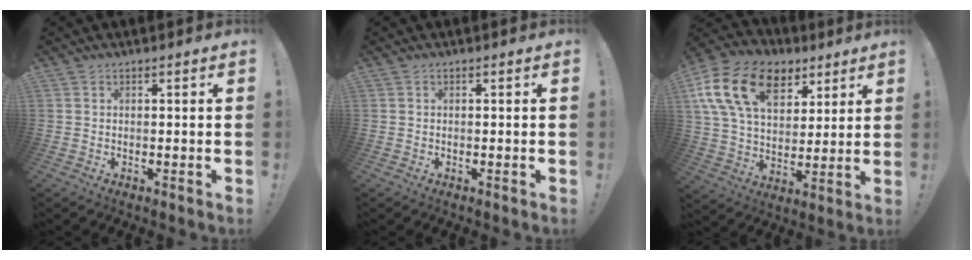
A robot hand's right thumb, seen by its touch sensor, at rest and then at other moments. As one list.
[{"total": 0.0}, {"total": 20.4, "force": [9.2, 13.5, 12.2], "torque": [-0.213, -0.034, 0.168]}]